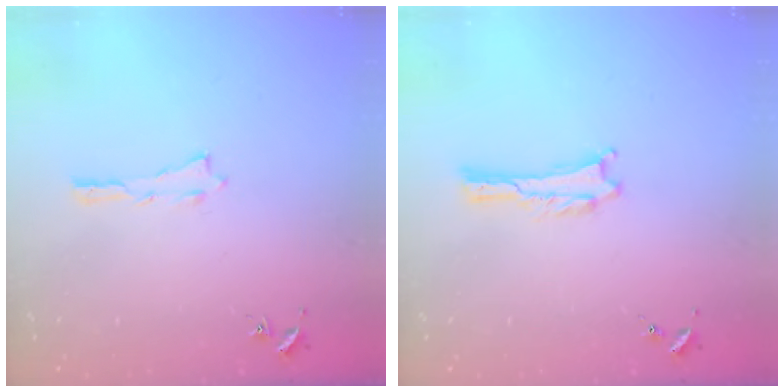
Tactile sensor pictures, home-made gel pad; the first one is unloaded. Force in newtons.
{"total": 0.0}